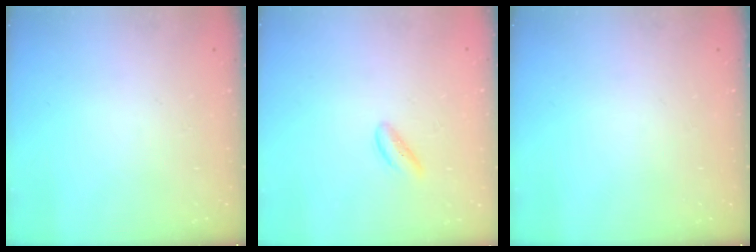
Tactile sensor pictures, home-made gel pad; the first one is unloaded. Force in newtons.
{"total": 1.4, "press": 1.3, "slide": 0.4}
{"total": 0.0}